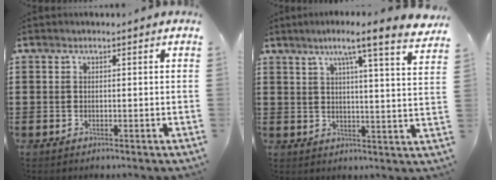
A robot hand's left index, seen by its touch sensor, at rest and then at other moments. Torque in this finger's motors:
{"motor_torque": [0.40, -0.39, 0.27, 0.11]}